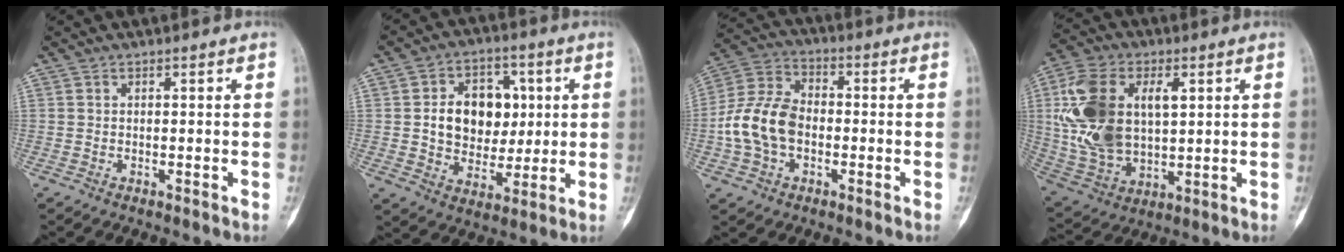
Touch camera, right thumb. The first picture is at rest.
{"total": 13.8, "force": [1.9, 10.4, 8.8], "torque": [-0.087, 0.004, 0.038]}
{"total": 12.5, "force": [-2.1, 8.7, 8.8], "torque": [-0.170, 0.034, -0.048]}
{"total": 19.4, "force": [4.0, 11.8, 14.9], "torque": [-0.291, -0.005, 0.082]}